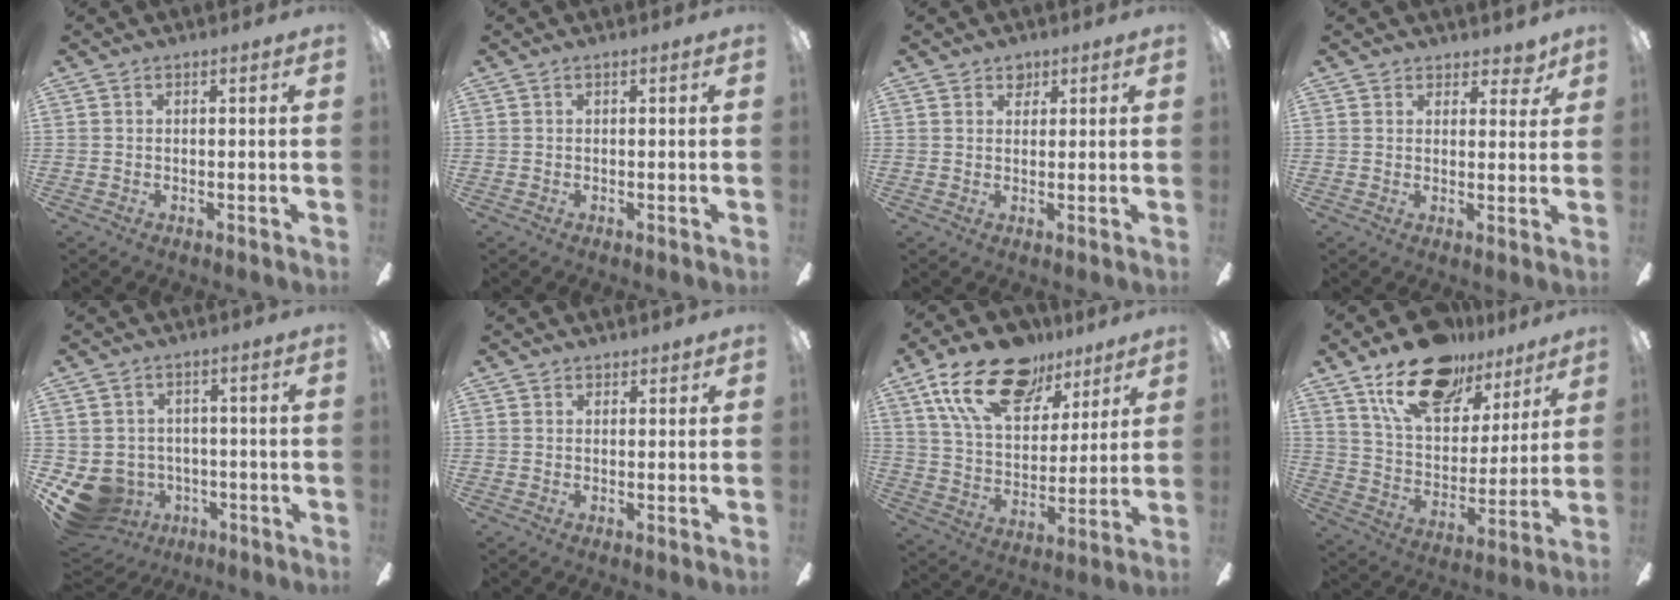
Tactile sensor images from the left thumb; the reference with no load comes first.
{"total": 0.0}
{"total": 2.7, "force": [1.9, 1.8, 0.5], "torque": [0.002, -0.003, 0.033]}
{"total": 4.4, "force": [3.3, 2.6, 1.3], "torque": [-0.010, -0.013, 0.058]}
{"total": 9.0, "force": [-3.6, 7.7, 2.8], "torque": [-0.096, 0.019, -0.059]}
{"total": 1.7, "force": [1.4, 0.9, 0.0], "torque": [0.008, -0.001, 0.025]}
{"total": 20.7, "force": [12.8, 11.2, 11.9], "torque": [-0.205, -0.050, 0.227]}
{"total": 20.4, "force": [14.0, 10.4, 10.5], "torque": [-0.175, -0.076, 0.248]}